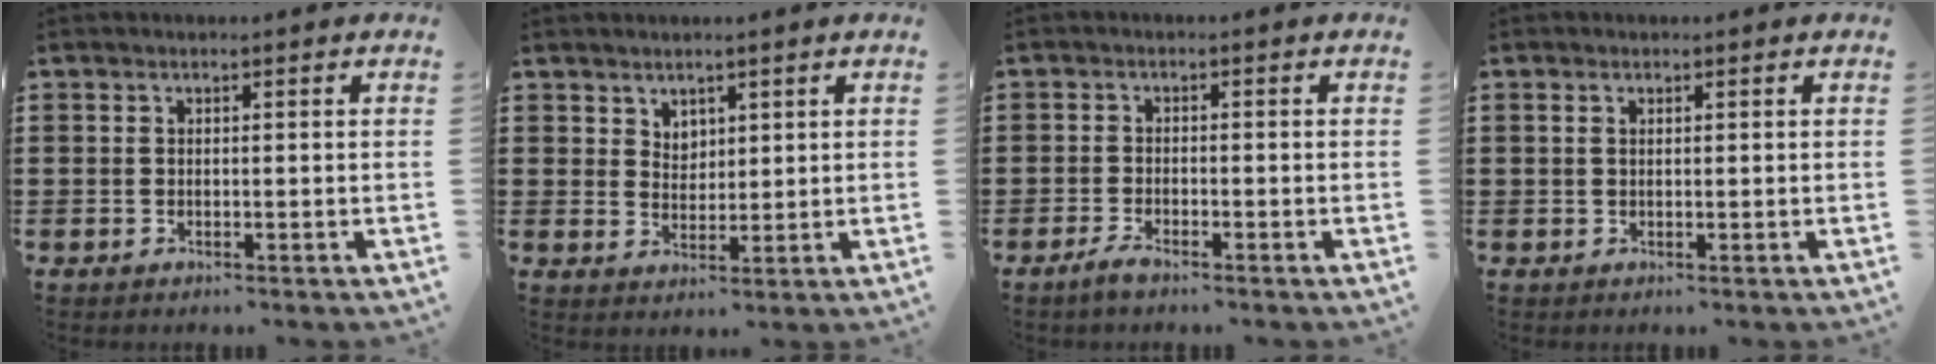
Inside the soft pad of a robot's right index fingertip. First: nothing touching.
{"total": 2.8, "force": [2.1, 1.9, 0.2], "torque": [-0.011, 0.005, 0.040]}
{"total": 1.8, "force": [-1.5, 0.0, 1.1], "torque": [-0.026, -0.005, -0.028]}
{"total": 0.7, "force": [0.4, 0.5, 0.4], "torque": [-0.010, 0.005, 0.007]}